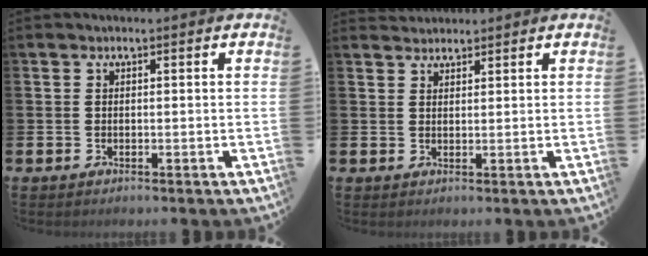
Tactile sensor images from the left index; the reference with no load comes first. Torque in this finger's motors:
{"motor_torque": [0.13, -0.26, 0.06, 0.00]}